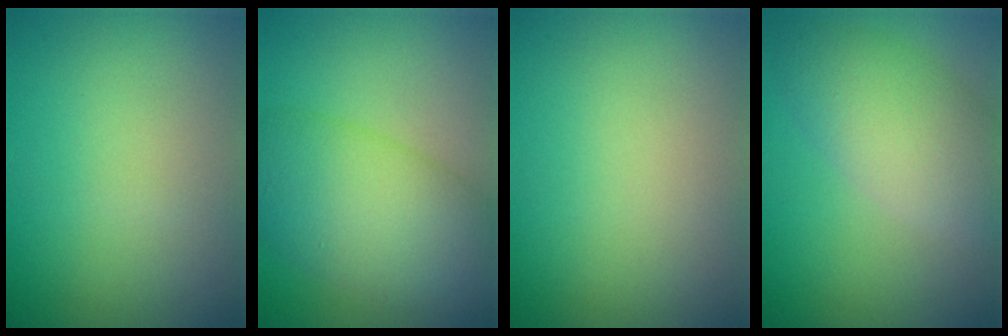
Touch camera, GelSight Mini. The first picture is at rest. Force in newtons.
{"total": 8.4, "press": 8.4, "slide": 0.2}
{"total": 0.0}
{"total": 5.7, "press": 5.7, "slide": 0.4}